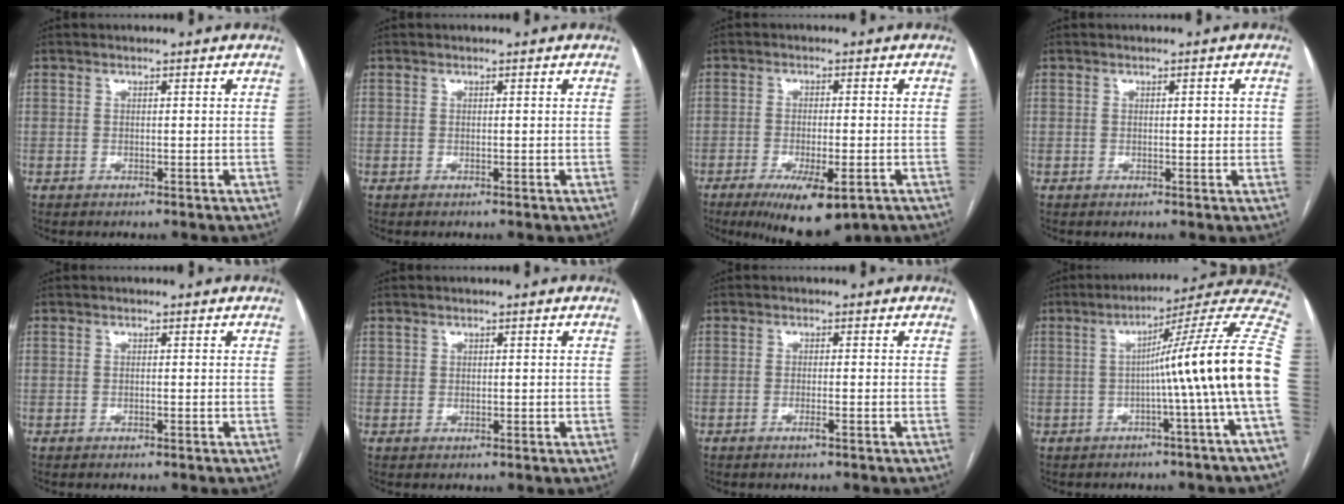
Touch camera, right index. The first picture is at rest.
{"total": 0.0}
{"total": 10.1, "force": [-5.8, 2.5, 7.9], "torque": [-0.126, -0.021, -0.084]}
{"total": 1.7, "force": [0.2, 0.5, 1.6], "torque": [-0.020, 0.002, 0.002]}
{"total": 0.0}
{"total": 0.7, "force": [0.4, 0.6, 0.1], "torque": [0.009, 0.001, 0.003]}
{"total": 1.3, "force": [-0.7, -0.2, 1.1], "torque": [-0.023, -0.001, -0.014]}
{"total": 16.8, "force": [-1.8, -2.4, 16.5], "torque": [-0.204, 0.029, -0.038]}